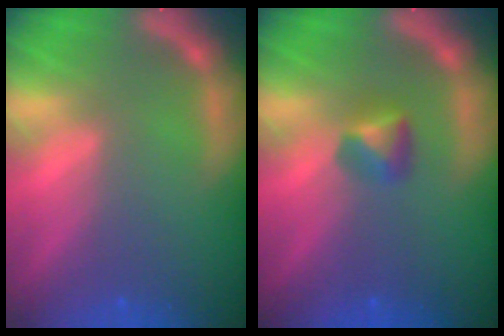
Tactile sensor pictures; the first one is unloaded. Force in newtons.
{"total": 1.9}